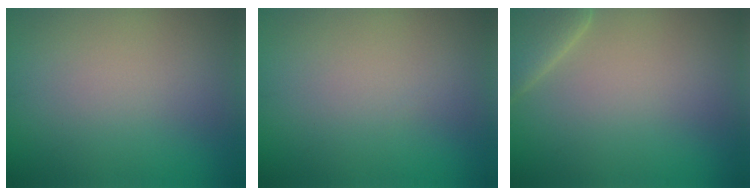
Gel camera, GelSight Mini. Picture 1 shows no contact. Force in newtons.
{"total": 0.0}
{"total": 3.8, "press": 3.8, "slide": 0.4}